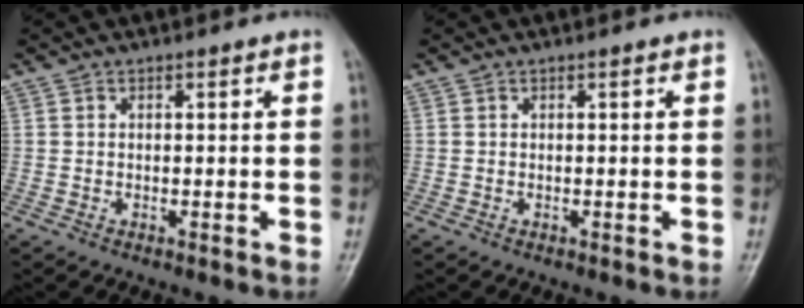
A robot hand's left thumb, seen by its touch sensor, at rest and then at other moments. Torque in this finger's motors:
{"motor_torque": [0.01, 0.01, -0.07, 0.01, 0.00]}